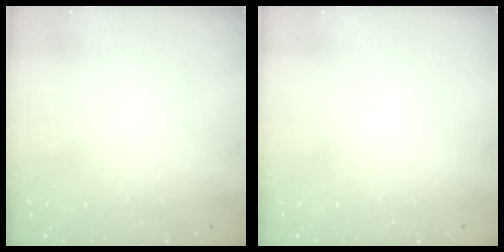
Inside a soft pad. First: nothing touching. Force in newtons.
{"total": 0.0}